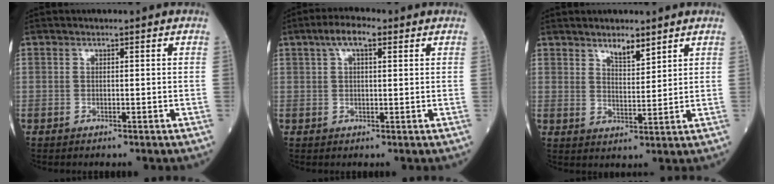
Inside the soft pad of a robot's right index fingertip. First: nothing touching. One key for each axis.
{"total": 4.9, "fx": 2.5, "fy": 1.5, "fz": 3.9, "tx": -0.077, "ty": 0.019, "tz": 0.042}
{"total": 4.0, "fx": 3.1, "fy": 1.0, "fz": 2.3, "tx": -0.041, "ty": -0.004, "tz": 0.056}